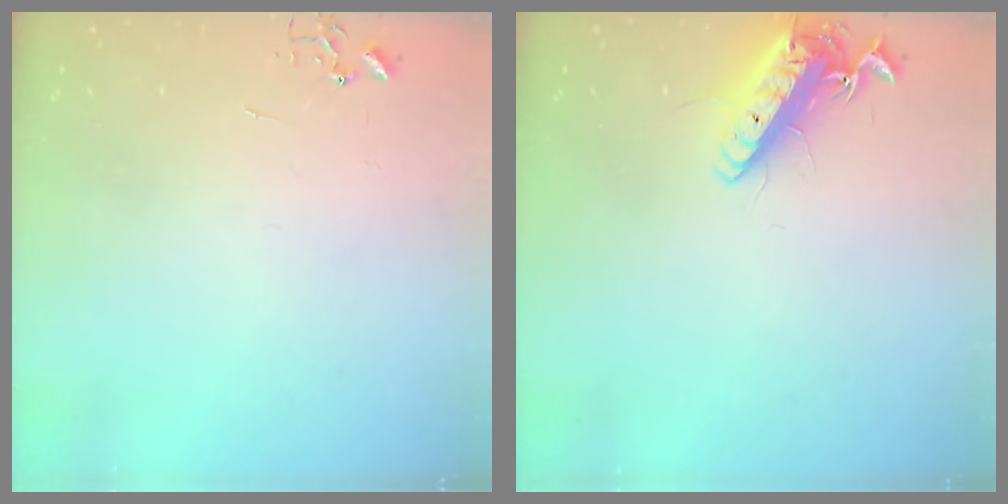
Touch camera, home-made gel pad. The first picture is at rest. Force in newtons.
{"total": 14.0, "press": 13.7, "slide": 2.6}